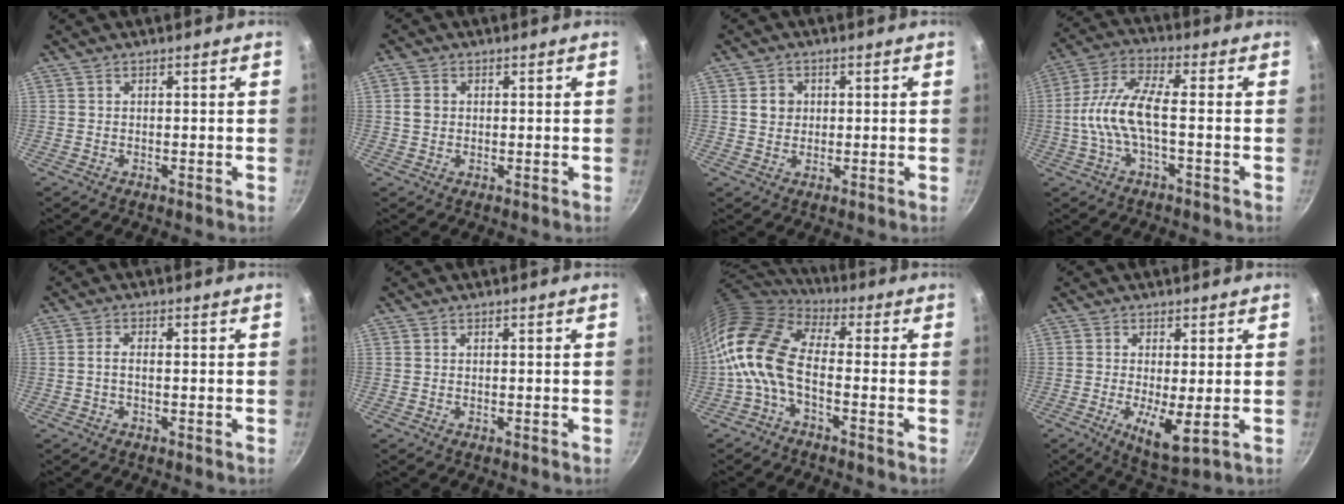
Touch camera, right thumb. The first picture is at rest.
{"total": 2.7, "force": [0.3, 2.3, 1.5], "torque": [-0.021, 0.003, 0.003]}
{"total": 3.4, "force": [0.6, 3.0, 1.4], "torque": [-0.007, 0.004, 0.007]}
{"total": 10.1, "force": [-1.7, 3.4, 9.3], "torque": [-0.203, 0.028, -0.045]}
{"total": 1.9, "force": [-0.3, 0.8, 1.7], "torque": [-0.041, 0.008, -0.008]}
{"total": 0.0}
{"total": 12.1, "force": [-2.6, 6.4, 10.0], "torque": [-0.189, 0.033, -0.072]}
{"total": 7.3, "force": [-1.0, 2.0, 6.9], "torque": [-0.122, -0.019, -0.008]}